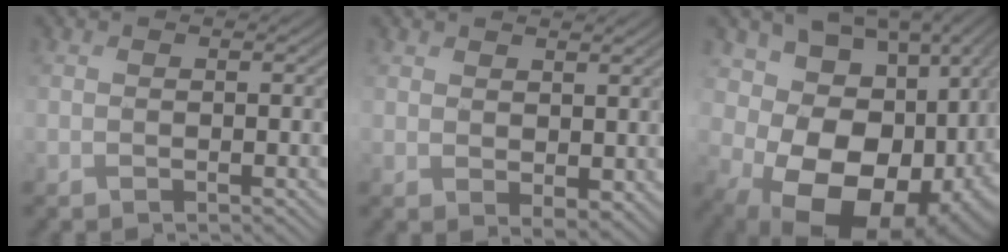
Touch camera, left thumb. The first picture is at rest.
{"total": 2.3, "force": [1.1, 1.3, 1.4], "torque": [-0.034, -0.006, 0.032]}
{"total": 17.5, "force": [-1.1, 13.2, 11.4], "torque": [-0.177, -0.069, 0.038]}